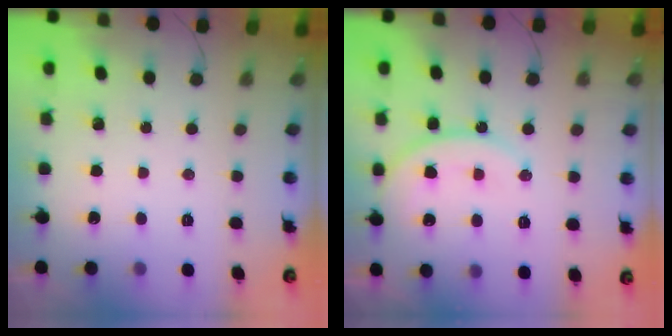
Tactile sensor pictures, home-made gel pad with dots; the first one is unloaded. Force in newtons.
{"total": 15.0, "press": 14.9, "slide": 1.7}